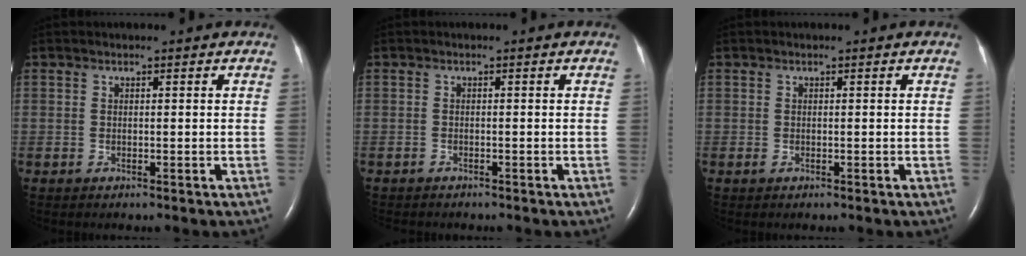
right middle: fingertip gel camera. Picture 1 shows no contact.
{"total": 1.9, "force": [-1.7, 0.7, 0.6], "torque": [-0.015, -0.003, -0.021]}
{"total": 0.0}